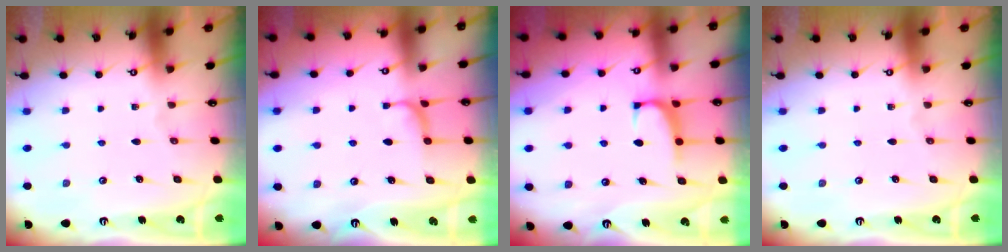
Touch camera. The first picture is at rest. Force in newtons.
{"total": 0.8, "press": 0.5, "slide": 0.6}
{"total": 1.0, "press": 0.6, "slide": 0.7}
{"total": 0.0}